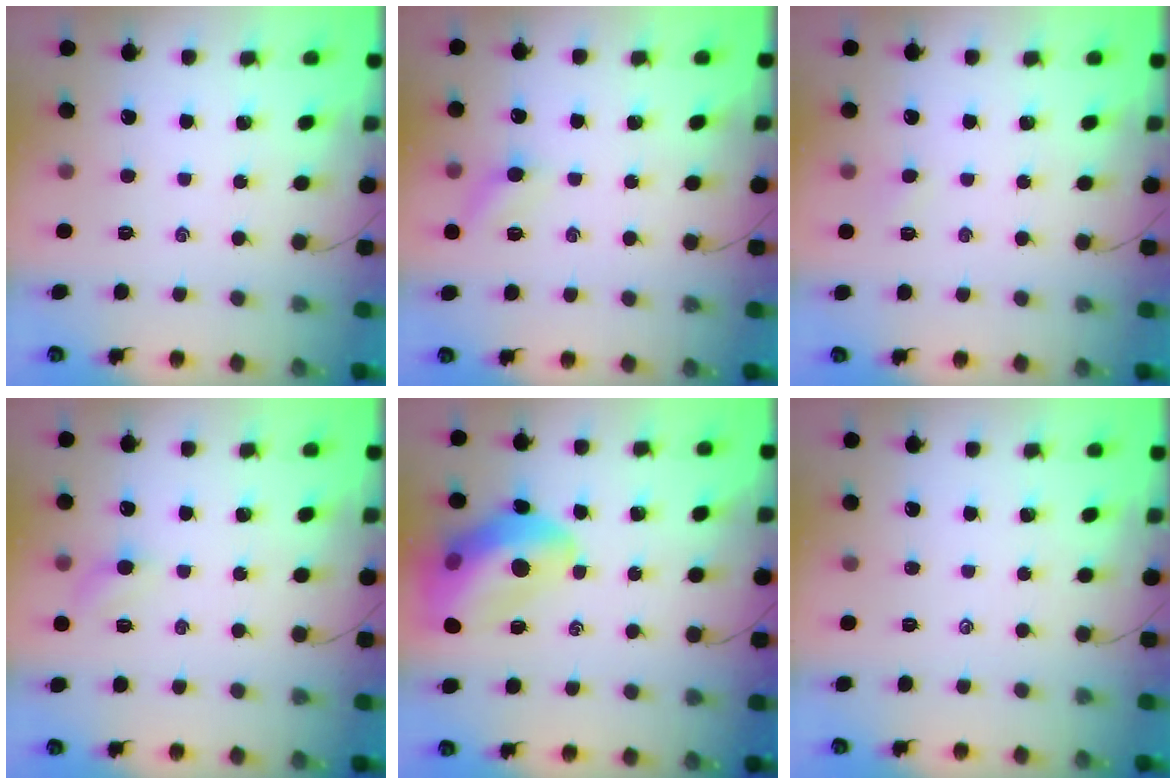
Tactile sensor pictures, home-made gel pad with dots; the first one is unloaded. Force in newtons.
{"total": 6.5, "press": 6.2, "slide": 2.0}
{"total": 2.5, "press": 2.3, "slide": 0.8}
{"total": 3.6, "press": 3.4, "slide": 1.1}
{"total": 17.9, "press": 17.6, "slide": 3.3}
{"total": 0.0}